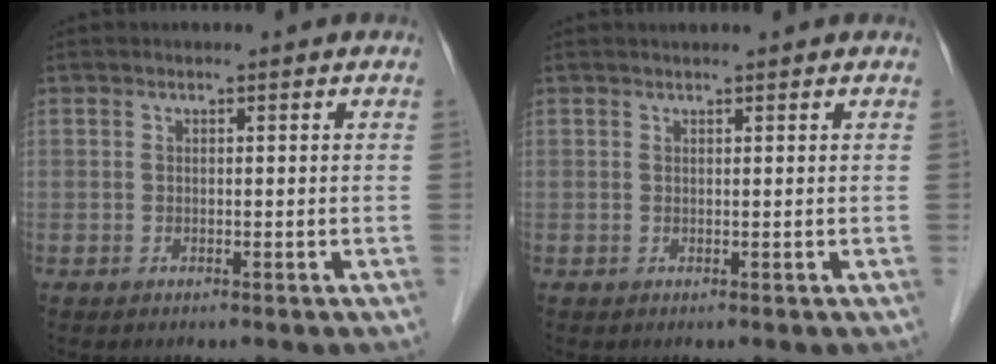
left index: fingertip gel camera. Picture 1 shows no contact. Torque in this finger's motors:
{"motor_torque": [0.11, -0.05, -0.11, -0.01]}